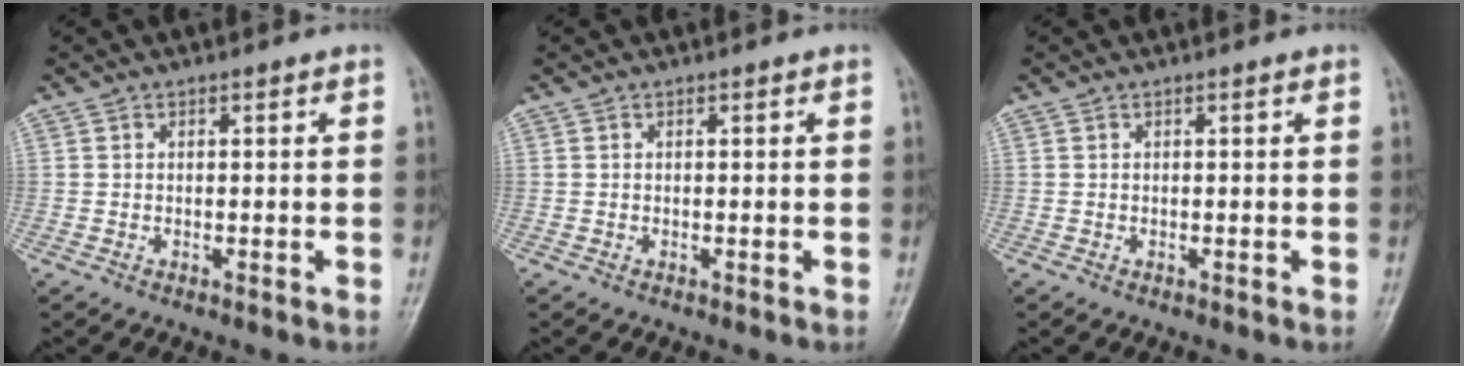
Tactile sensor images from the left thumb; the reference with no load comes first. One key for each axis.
{"total": 0.0}
{"total": 0.0}